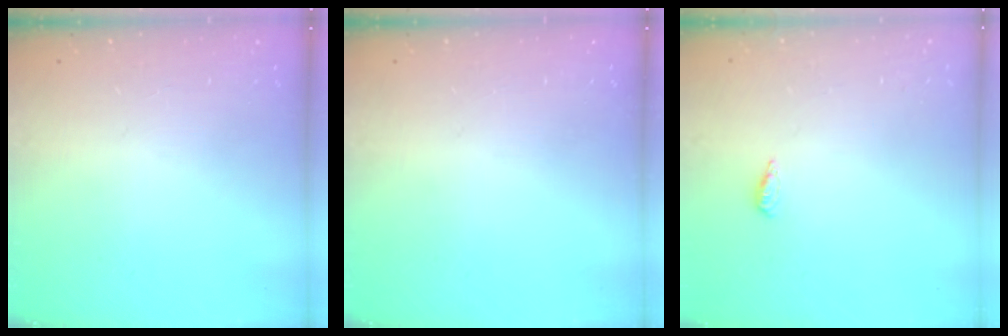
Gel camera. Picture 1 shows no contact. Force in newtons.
{"total": 0.0}
{"total": 2.7, "press": 2.7, "slide": 0.5}